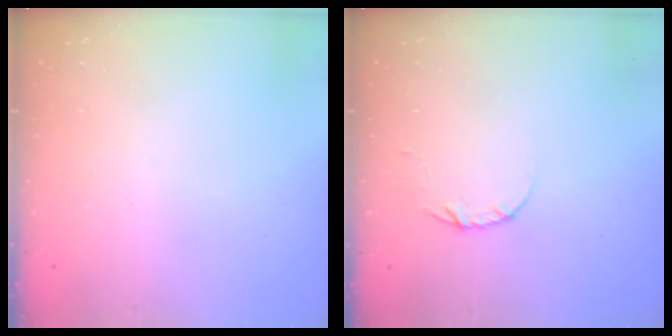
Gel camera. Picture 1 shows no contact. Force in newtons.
{"total": 3.4, "press": 3.4, "slide": 0.4}